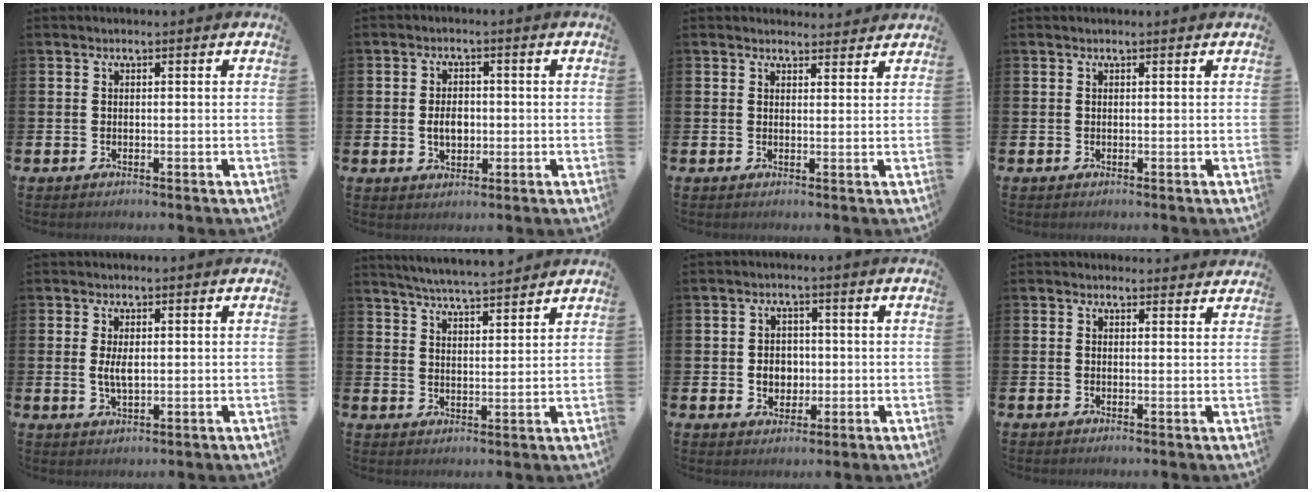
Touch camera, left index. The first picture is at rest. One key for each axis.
{"total": 3.5, "fx": -0.2, "fy": 2.4, "fz": 2.5, "tx": -0.032, "ty": 0.000, "tz": -0.010}
{"total": 2.4, "fx": 2.3, "fy": 0.6, "fz": -0.1, "tx": 0.007, "ty": -0.012, "tz": 0.040}
{"total": 0.0}
{"total": 3.1, "fx": 0.4, "fy": 1.3, "fz": 2.7, "tx": -0.045, "ty": -0.001, "tz": 0.003}
{"total": 5.3, "fx": 5.3, "fy": -0.2, "fz": 0.8, "tx": -0.036, "ty": -0.027, "tz": 0.095}
{"total": 3.4, "fx": -0.2, "fy": 3.0, "fz": 1.6, "tx": -0.023, "ty": 0.002, "tz": -0.011}
{"total": 1.1, "fx": 1.0, "fy": 0.4, "fz": -0.1, "tx": 0.007, "ty": -0.003, "tz": 0.017}